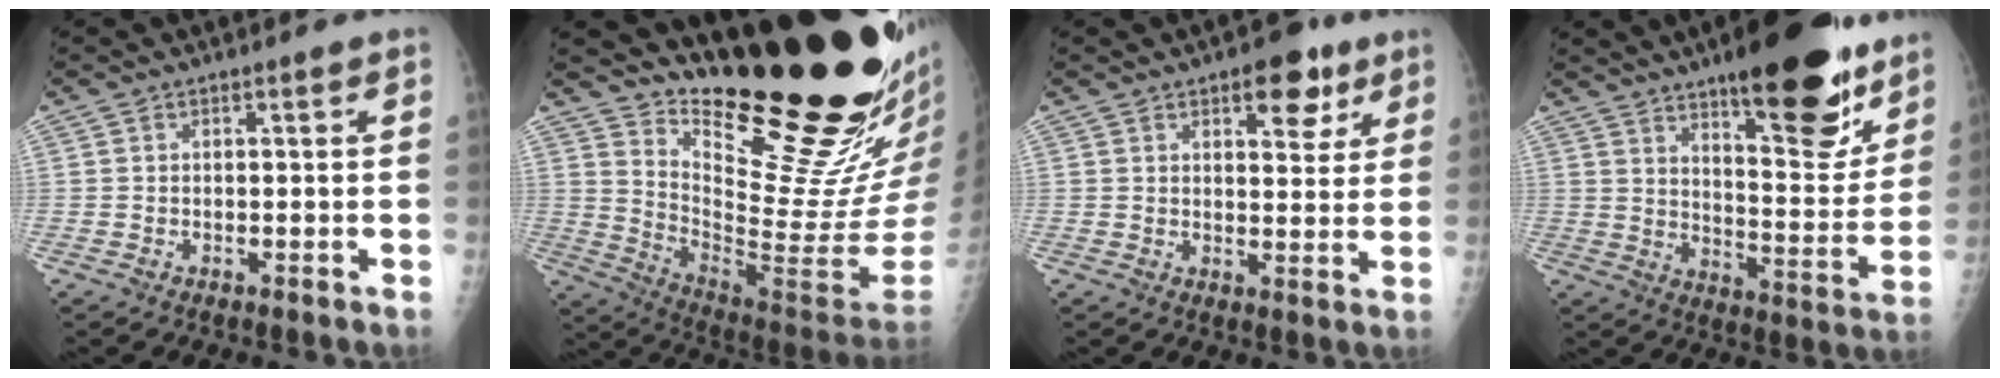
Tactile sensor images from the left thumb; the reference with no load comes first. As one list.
[{"total": 28.1, "force": [21.6, 5.4, 17.2], "torque": [-0.230, -0.166, 0.326]}, {"total": 8.2, "force": [4.6, 4.1, 5.4], "torque": [-0.039, -0.019, 0.056]}, {"total": 21.1, "force": [13.7, 6.4, 14.8], "torque": [-0.164, -0.084, 0.204]}]